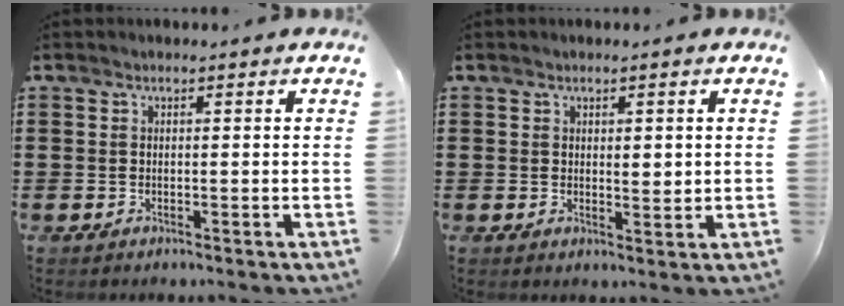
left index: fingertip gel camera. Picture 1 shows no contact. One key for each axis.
{"total": 1.8, "fx": 0.9, "fy": 0.7, "fz": 1.5, "tx": -0.021, "ty": 0.000, "tz": 0.013}